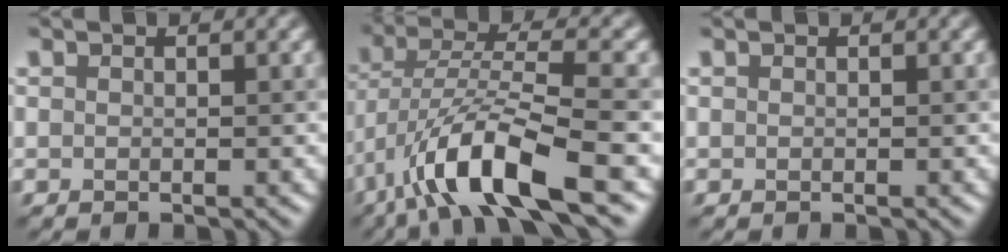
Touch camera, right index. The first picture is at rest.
{"total": 10.2, "force": [-5.4, 2.5, 8.3], "torque": [-0.151, 0.011, -0.101]}
{"total": 0.0}